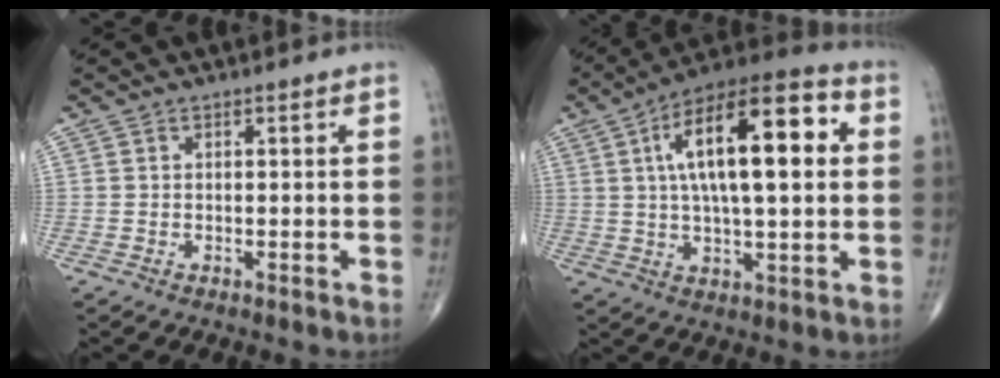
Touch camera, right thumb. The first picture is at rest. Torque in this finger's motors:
{"motor_torque": [0.55, 4.45, 1.85, 0.49, 0.55]}